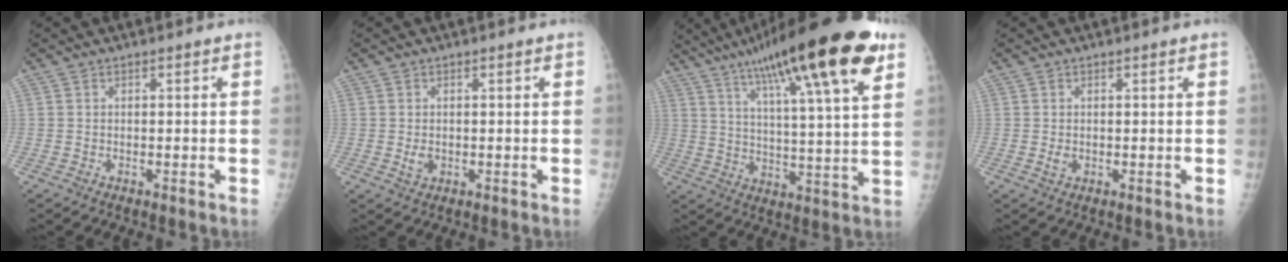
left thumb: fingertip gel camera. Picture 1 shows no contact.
{"total": 1.9, "force": [-0.1, 1.5, 1.2], "torque": [-0.017, -0.002, 0.004]}
{"total": 24.7, "force": [14.1, 4.2, 19.9], "torque": [-0.307, -0.024, 0.217]}
{"total": 1.3, "force": [0.1, 1.0, 0.8], "torque": [-0.011, -0.001, 0.004]}